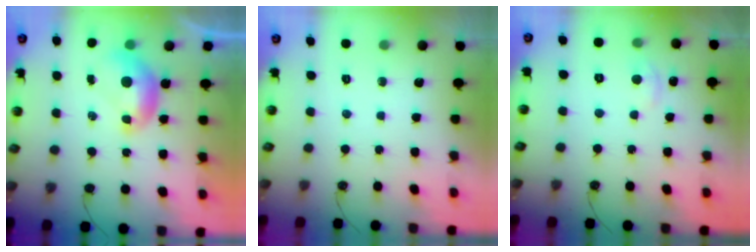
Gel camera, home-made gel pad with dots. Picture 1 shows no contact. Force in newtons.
{"total": 0.0}
{"total": 3.0, "press": 2.9, "slide": 0.5}